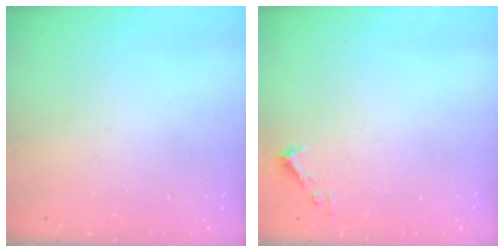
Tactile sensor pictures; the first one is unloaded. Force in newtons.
{"total": 3.7, "press": 3.7, "slide": 0.4}